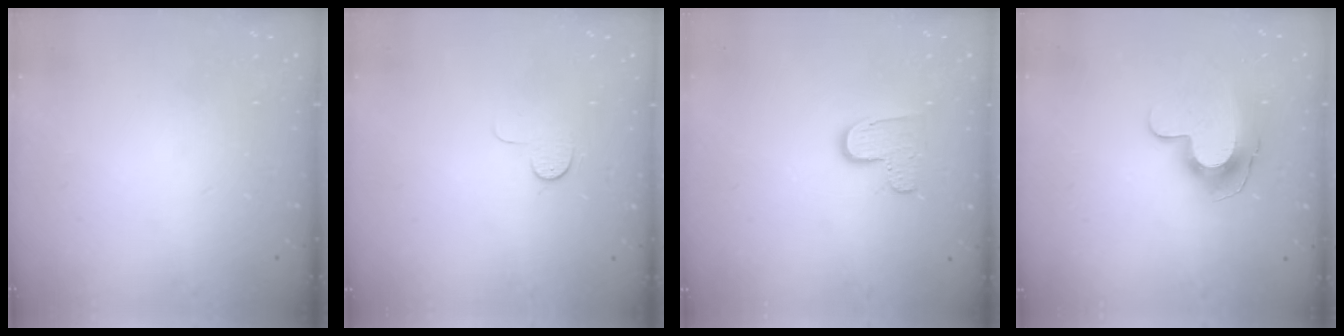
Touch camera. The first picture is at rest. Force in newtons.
{"total": 5.0, "press": 4.9, "slide": 0.4}
{"total": 8.0, "press": 7.9, "slide": 0.6}
{"total": 11.4, "press": 11.3, "slide": 1.0}